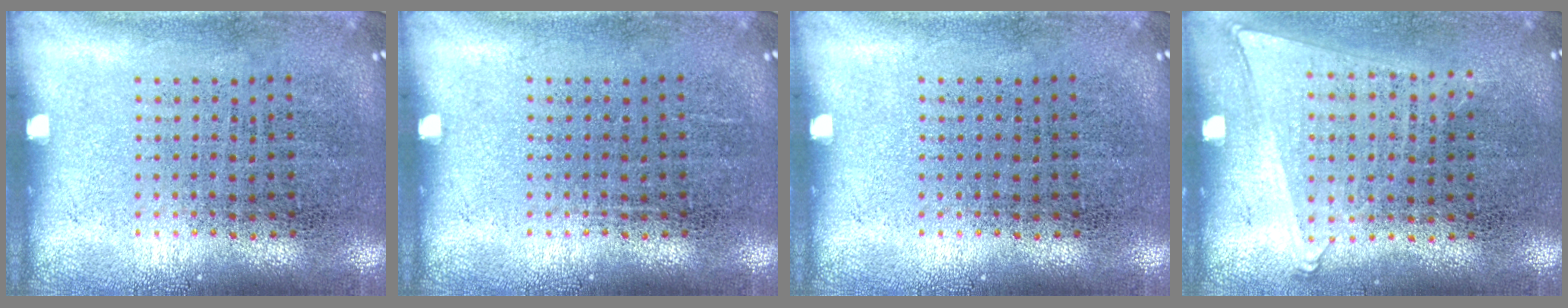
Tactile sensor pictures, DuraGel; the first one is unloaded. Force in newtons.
{"total": 0.0}
{"total": 0.0}
{"total": 1.1, "press": 1.0, "slide": 0.5}